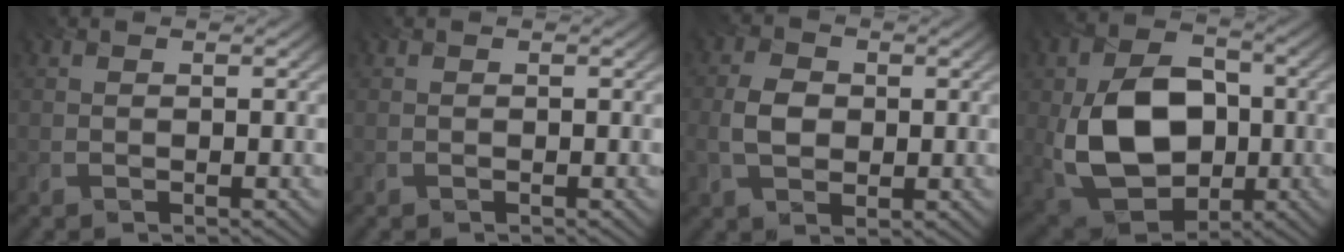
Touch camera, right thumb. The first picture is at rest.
{"total": 0.0}
{"total": 4.1, "force": [0.1, 3.0, 2.9], "torque": [-0.063, 0.003, -0.004]}
{"total": 12.9, "force": [-1.2, 9.3, 8.9], "torque": [-0.179, -0.010, -0.022]}